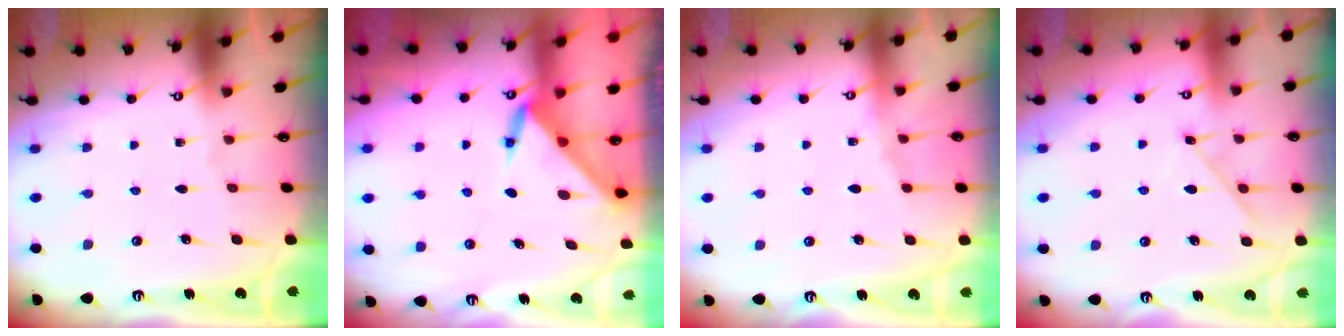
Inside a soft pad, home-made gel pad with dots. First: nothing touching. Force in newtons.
{"total": 3.4, "press": 3.4, "slide": 0.1}
{"total": 5.1, "press": 5.0, "slide": 0.7}
{"total": 4.4, "press": 4.4, "slide": 0.7}